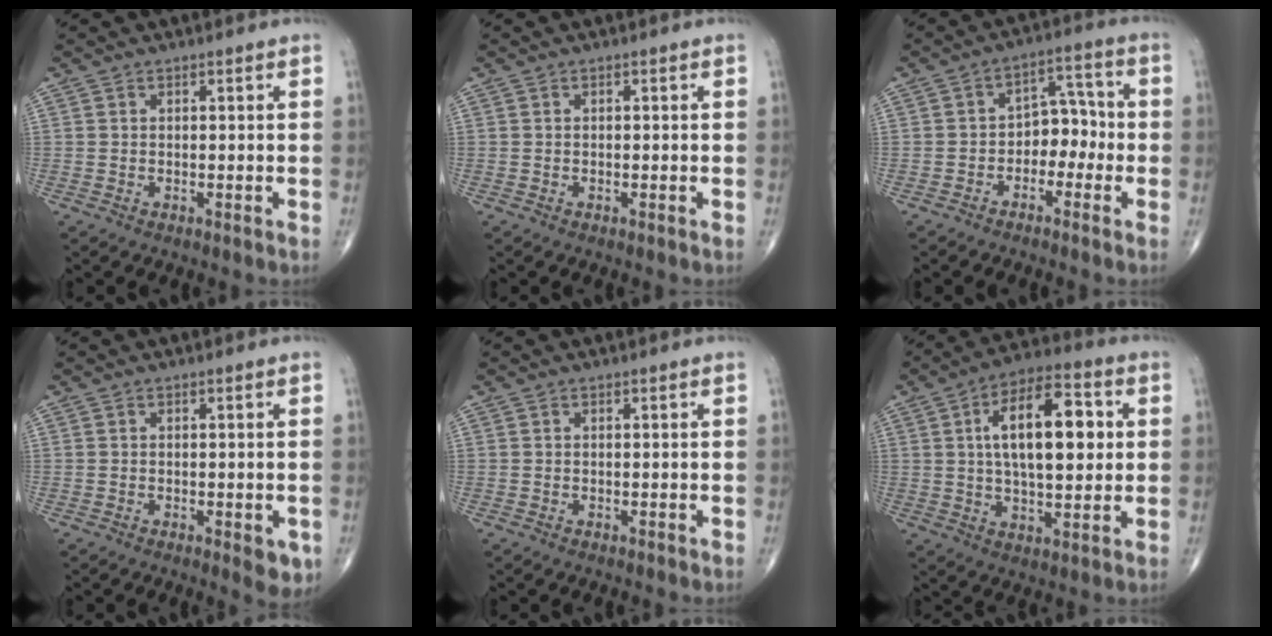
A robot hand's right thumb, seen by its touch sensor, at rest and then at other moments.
{"total": 0.0}
{"total": 6.9, "force": [-2.1, 4.9, 4.4], "torque": [-0.029, 0.042, -0.045]}
{"total": 4.1, "force": [-1.3, 1.6, 3.6], "torque": [-0.030, -0.005, -0.014]}
{"total": 0.0}
{"total": 17.0, "force": [3.1, 7.8, 14.7], "torque": [-0.219, 0.012, 0.046]}